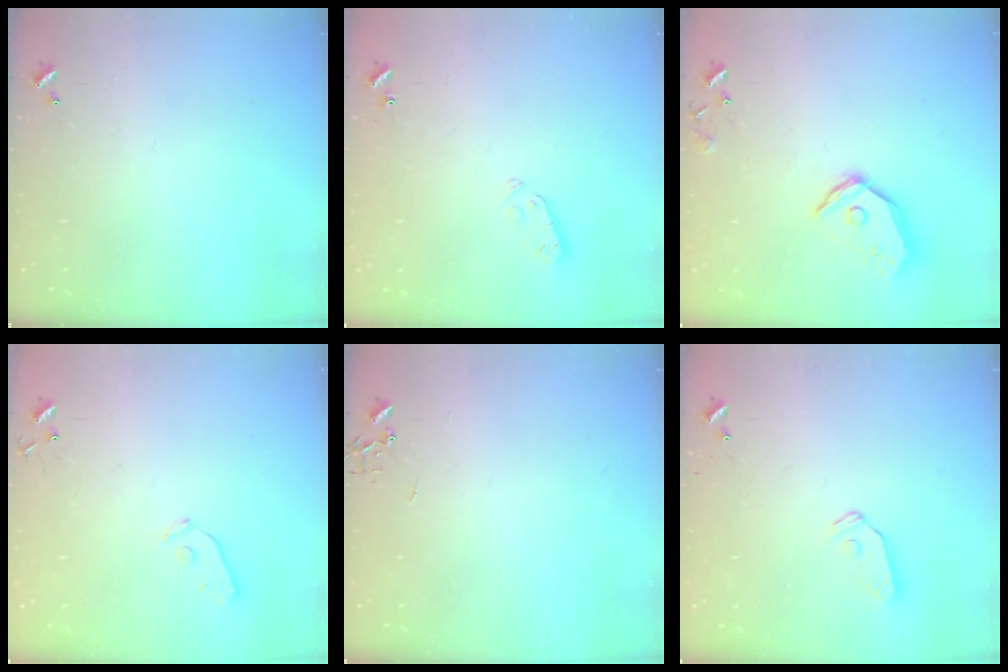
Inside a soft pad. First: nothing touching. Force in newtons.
{"total": 3.0, "press": 2.9, "slide": 0.7}
{"total": 14.1, "press": 13.9, "slide": 2.0}
{"total": 6.2, "press": 6.1, "slide": 0.7}
{"total": 0.0}
{"total": 6.6, "press": 6.6, "slide": 0.4}